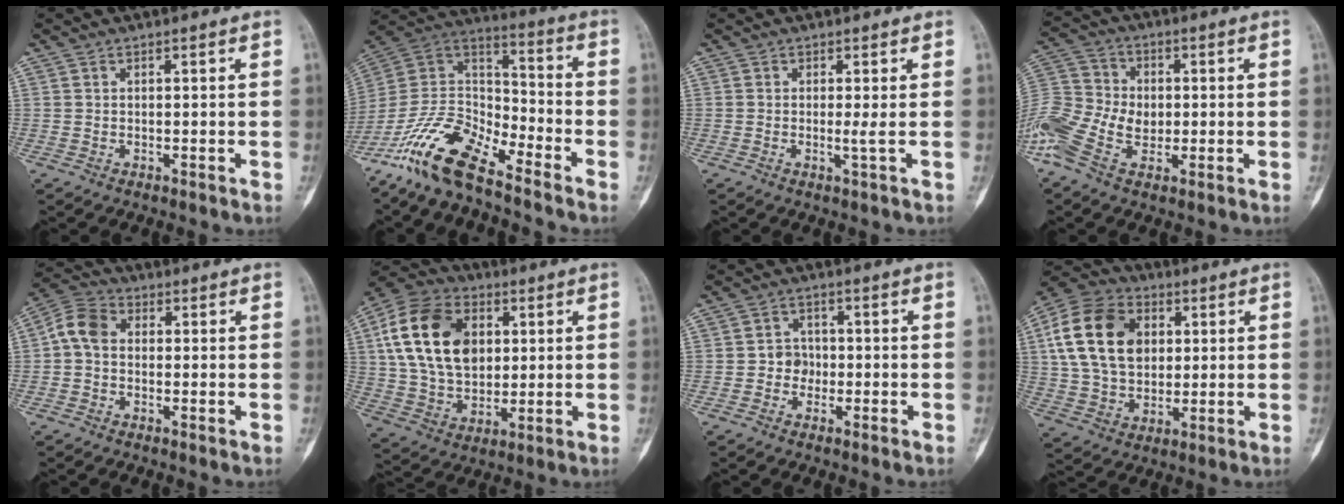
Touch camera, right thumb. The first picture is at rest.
{"total": 16.1, "force": [-12.0, 5.3, 9.2], "torque": [-0.161, 0.080, -0.236]}
{"total": 1.3, "force": [0.0, -0.3, 1.3], "torque": [-0.024, -0.003, -0.001]}
{"total": 15.4, "force": [-3.1, 11.0, 10.4], "torque": [-0.248, 0.018, -0.056]}
{"total": 6.4, "force": [0.2, 4.8, 4.3], "torque": [-0.080, 0.021, -0.008]}
{"total": 19.7, "force": [4.5, 13.5, 13.6], "torque": [-0.234, 0.002, 0.081]}
{"total": 3.5, "force": [-0.9, 3.1, 1.4], "torque": [0.006, 0.013, -0.023]}
{"total": 18.2, "force": [4.1, 13.0, 12.0], "torque": [-0.206, 0.007, 0.073]}